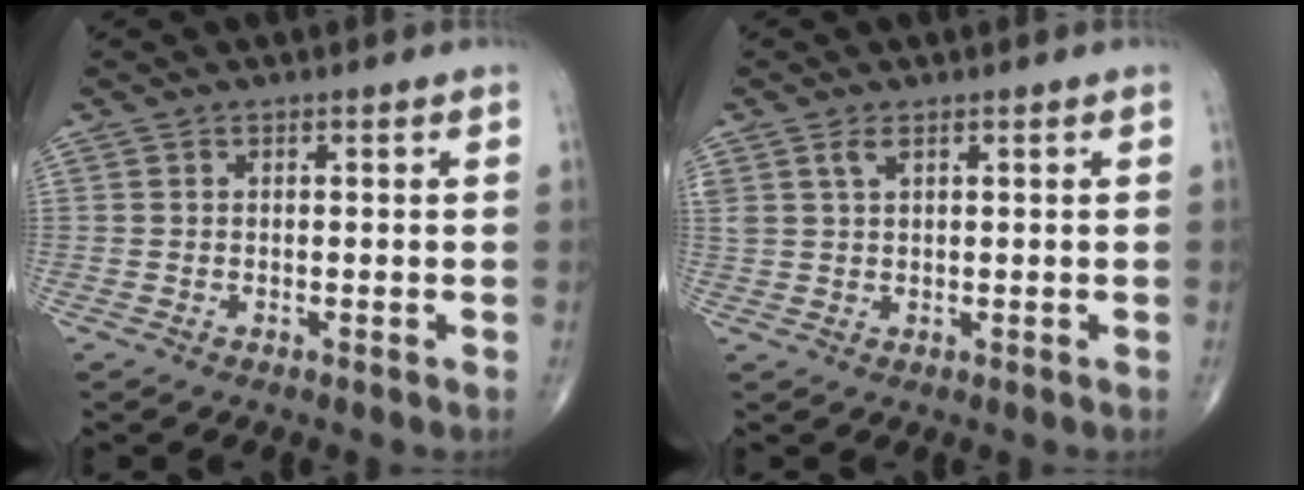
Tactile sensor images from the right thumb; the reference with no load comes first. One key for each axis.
{"total": 2.0, "fx": 1.2, "fy": 0.8, "fz": 1.5, "tx": -0.037, "ty": 0.003, "tz": 0.031}